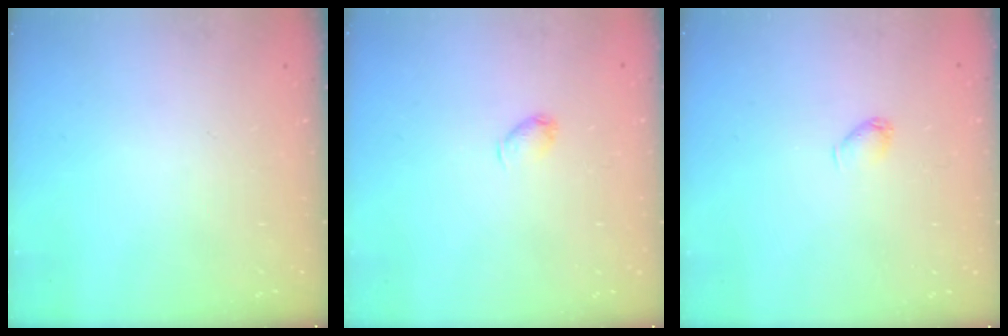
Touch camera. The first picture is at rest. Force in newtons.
{"total": 3.3, "press": 3.2, "slide": 0.8}
{"total": 2.5, "press": 2.5, "slide": 0.5}